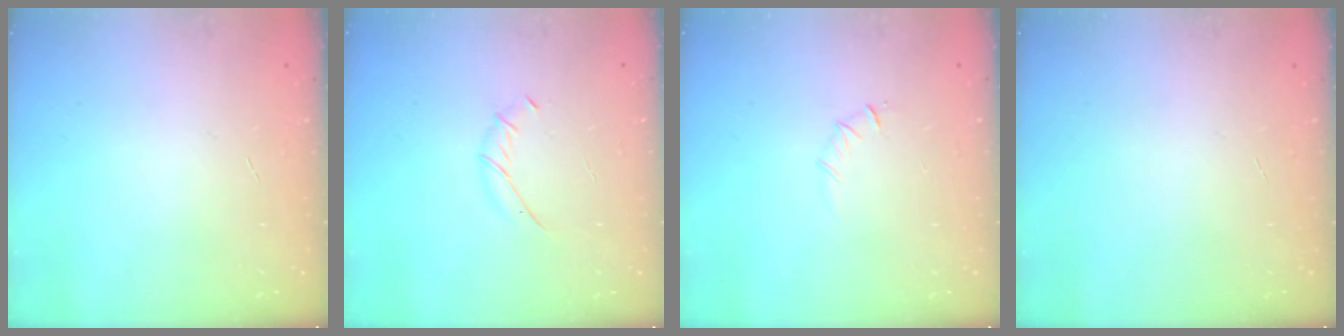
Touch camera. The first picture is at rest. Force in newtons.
{"total": 3.9, "press": 3.8, "slide": 0.7}
{"total": 4.0, "press": 3.9, "slide": 1.1}
{"total": 0.0}